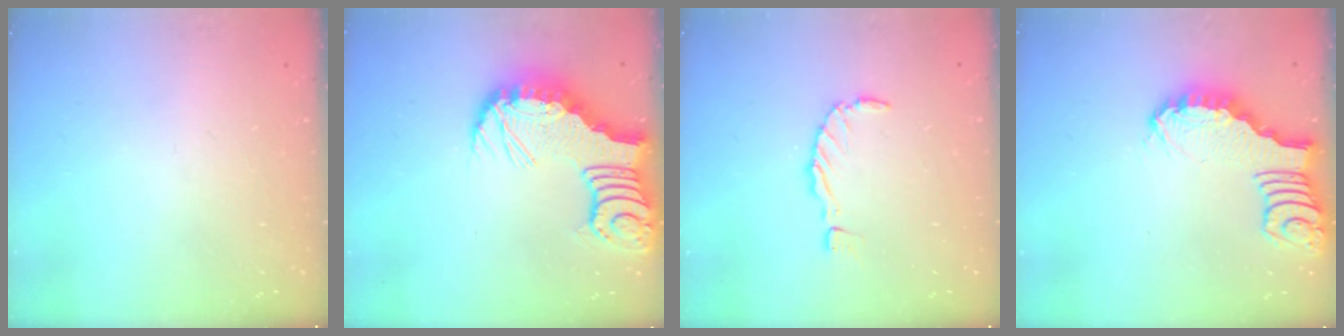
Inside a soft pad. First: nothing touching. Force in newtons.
{"total": 7.1, "press": 7.1, "slide": 0.9}
{"total": 0.0}
{"total": 2.1, "press": 2.1, "slide": 0.2}